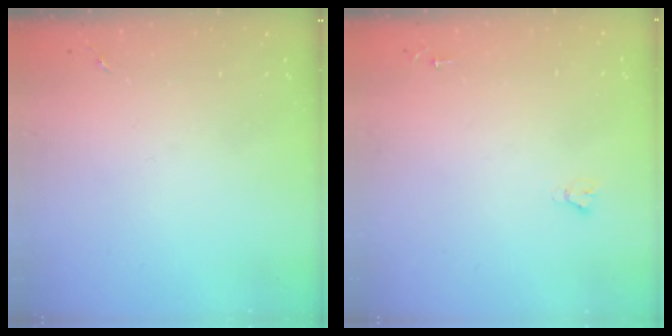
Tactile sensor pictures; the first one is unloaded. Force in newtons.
{"total": 1.8, "press": 1.8, "slide": 0.1}